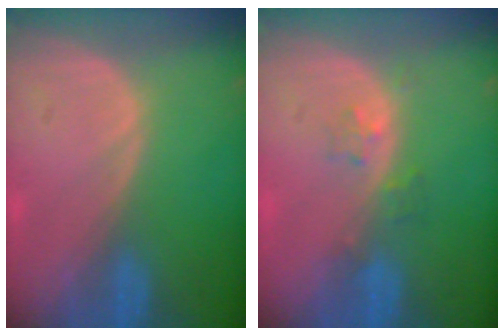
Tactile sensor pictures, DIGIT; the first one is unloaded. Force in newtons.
{"total": 2.3, "press": 2.2, "slide": 0.3}